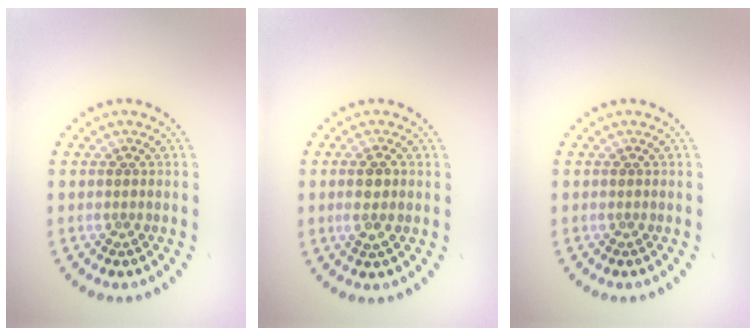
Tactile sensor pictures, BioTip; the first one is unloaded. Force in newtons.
{"total": 2.1, "press": 2.0, "slide": 0.6}
{"total": 0.0}